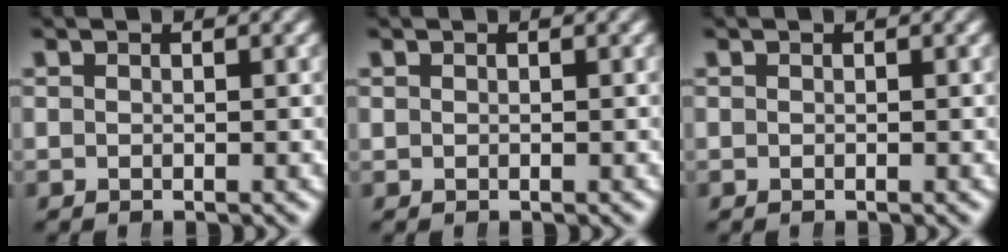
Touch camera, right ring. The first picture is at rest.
{"total": 0.0}
{"total": 0.0}